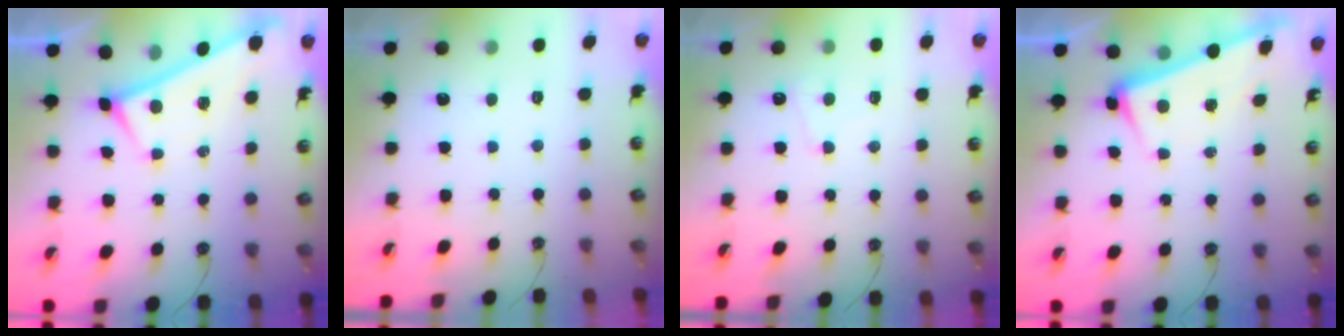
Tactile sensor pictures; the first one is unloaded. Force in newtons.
{"total": 0.0}
{"total": 1.3, "press": 1.2, "slide": 0.6}
{"total": 3.1, "press": 3.0, "slide": 1.0}